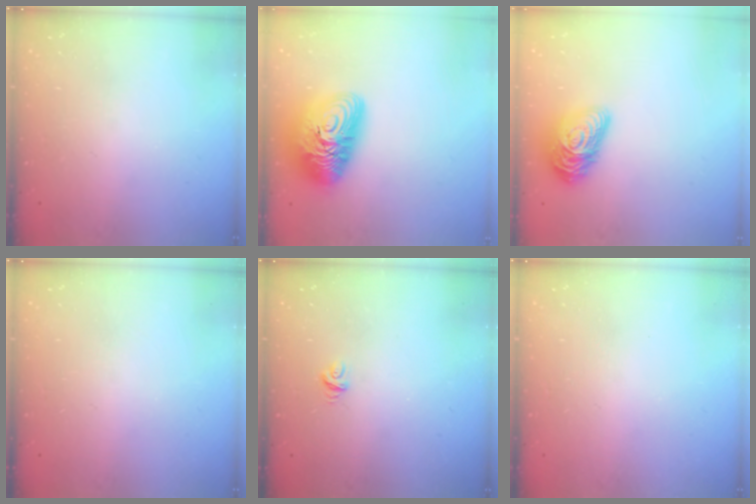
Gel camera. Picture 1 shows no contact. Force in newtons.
{"total": 17.8, "press": 17.7, "slide": 1.3}
{"total": 16.0, "press": 16.0, "slide": 0.6}
{"total": 0.0}
{"total": 4.9, "press": 4.8, "slide": 0.3}
{"total": 0.0}